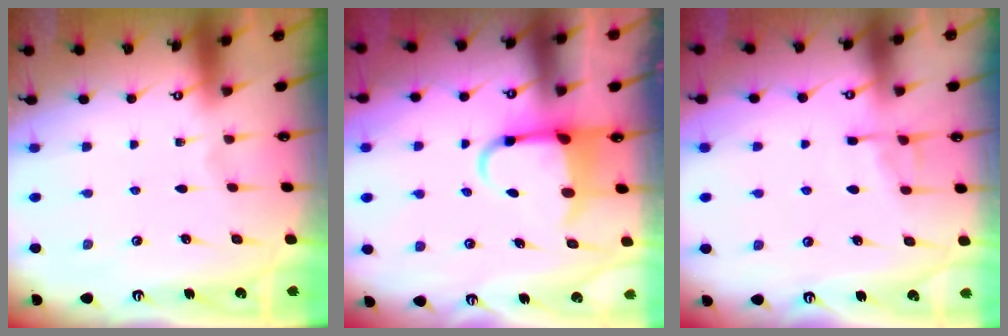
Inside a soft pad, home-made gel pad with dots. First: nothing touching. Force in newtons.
{"total": 5.4, "press": 5.3, "slide": 1.2}
{"total": 5.9, "press": 5.9, "slide": 0.2}